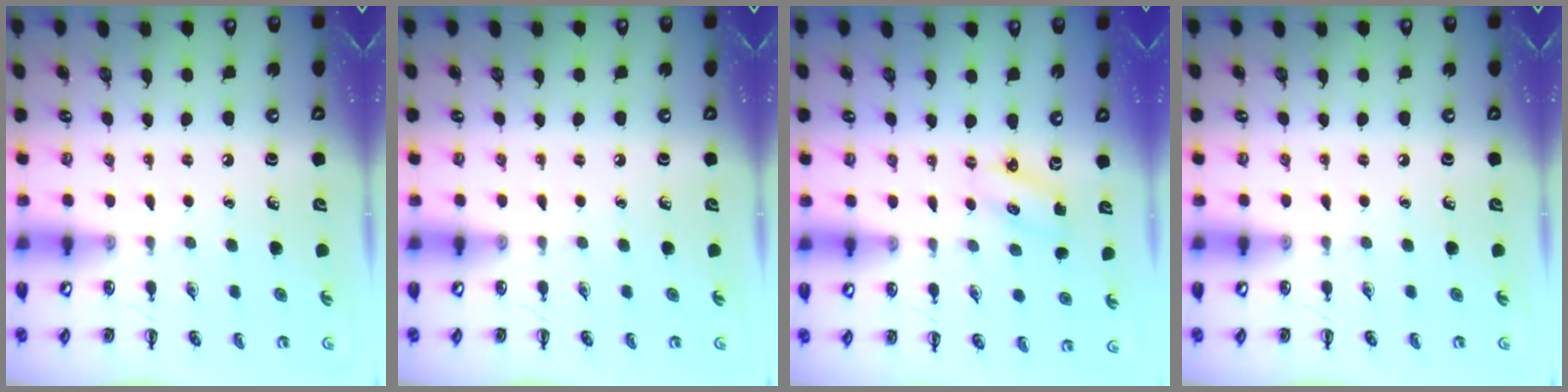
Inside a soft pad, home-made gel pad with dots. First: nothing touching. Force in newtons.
{"total": 0.0}
{"total": 2.3, "press": 2.2, "slide": 0.7}
{"total": 0.0}